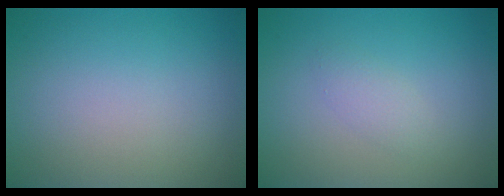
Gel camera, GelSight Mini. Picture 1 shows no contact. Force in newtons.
{"total": 1.4, "press": 1.4, "slide": 0.1}